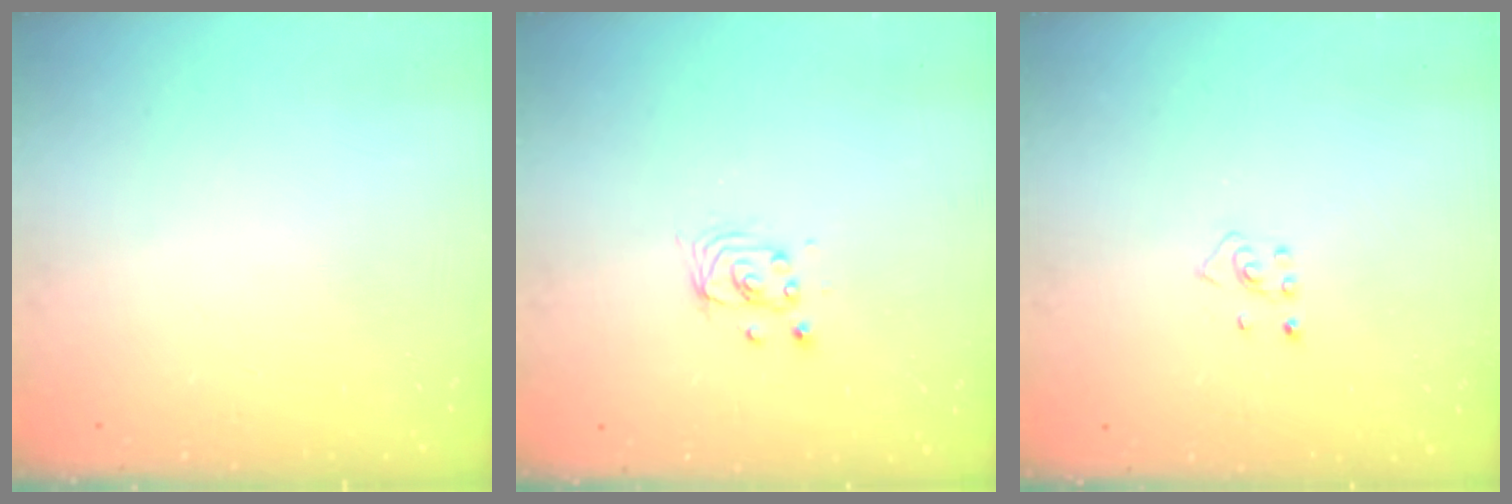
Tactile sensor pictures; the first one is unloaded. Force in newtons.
{"total": 2.9, "press": 2.9, "slide": 0.0}
{"total": 2.7, "press": 2.6, "slide": 0.9}